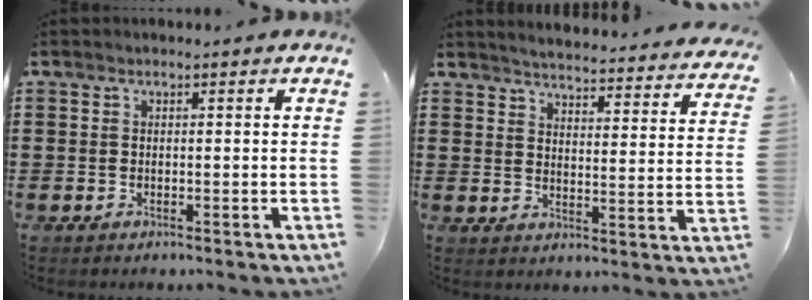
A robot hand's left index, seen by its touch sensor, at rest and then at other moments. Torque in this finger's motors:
{"motor_torque": [1.03, -1.11, 0.35, 0.06]}